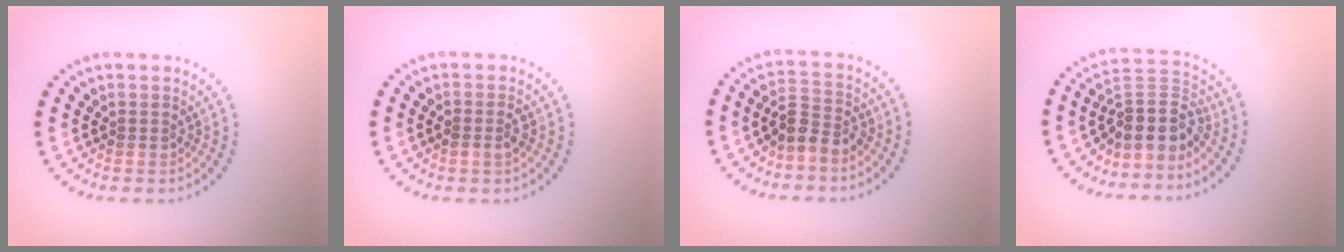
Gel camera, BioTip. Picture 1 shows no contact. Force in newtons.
{"total": 1.3, "press": 1.3, "slide": 0.2}
{"total": 2.8, "press": 2.5, "slide": 1.3}
{"total": 4.3, "press": 3.4, "slide": 2.6}